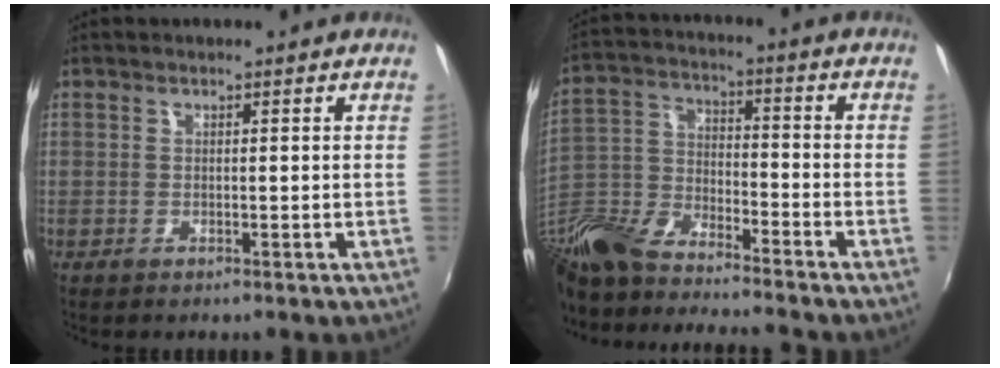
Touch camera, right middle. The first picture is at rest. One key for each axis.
{"total": 19.0, "fx": -14.7, "fy": 6.2, "fz": 10.3, "tx": -0.238, "ty": -0.036, "tz": -0.274}